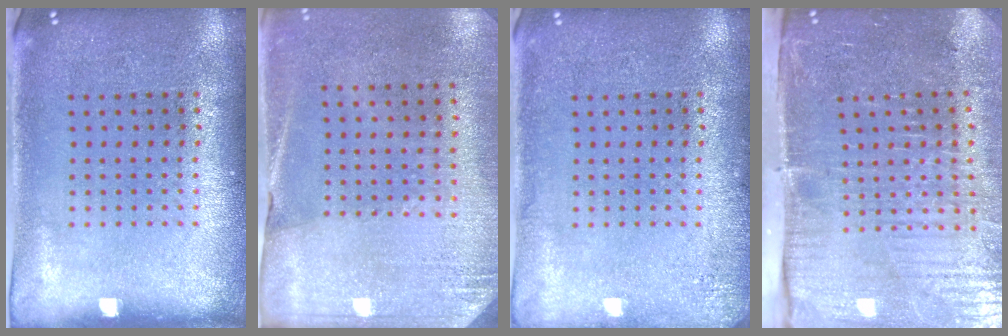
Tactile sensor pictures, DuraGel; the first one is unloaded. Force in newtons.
{"total": 2.6, "press": 2.3, "slide": 1.1}
{"total": 1.6, "press": 1.6, "slide": 0.3}
{"total": 5.3, "press": 4.4, "slide": 2.9}